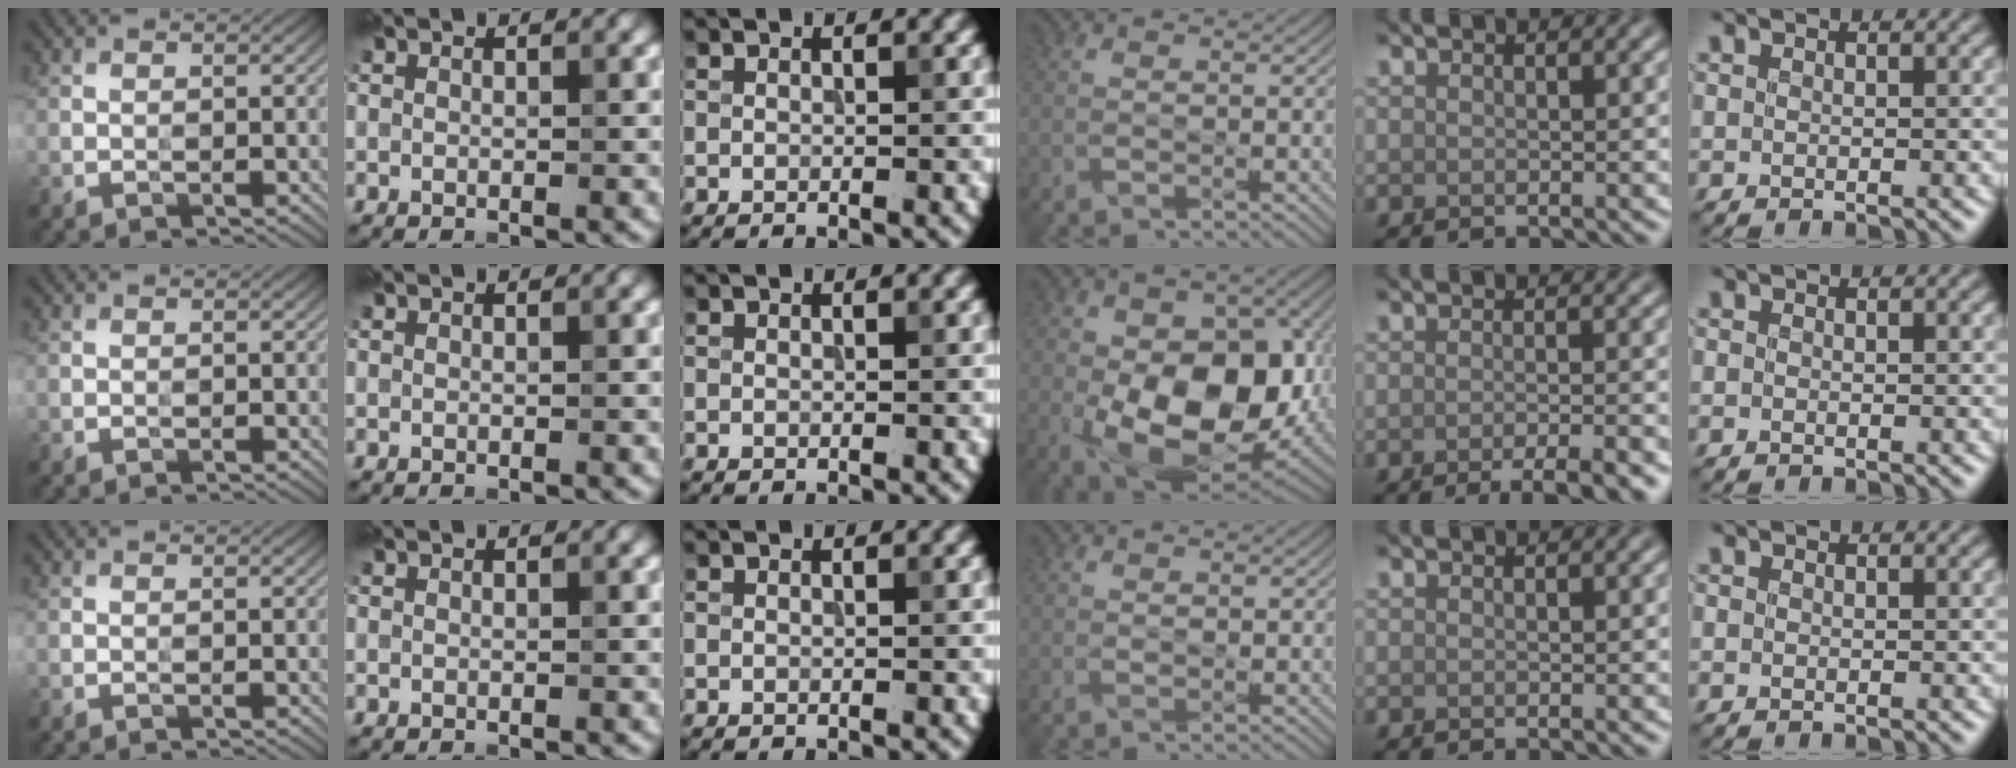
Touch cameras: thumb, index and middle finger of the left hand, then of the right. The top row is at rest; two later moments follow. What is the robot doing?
{"motion": "wipe", "object": "measuring cup"}